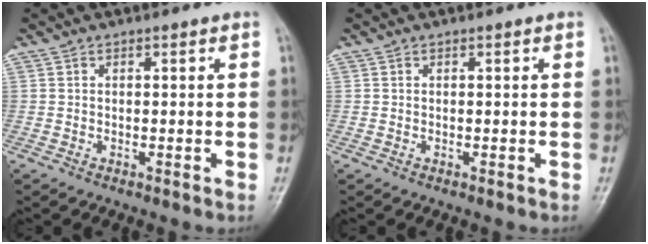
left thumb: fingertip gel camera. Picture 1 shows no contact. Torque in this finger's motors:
{"motor_torque": [-0.28, 0.03, -0.17, -0.04, -0.02]}